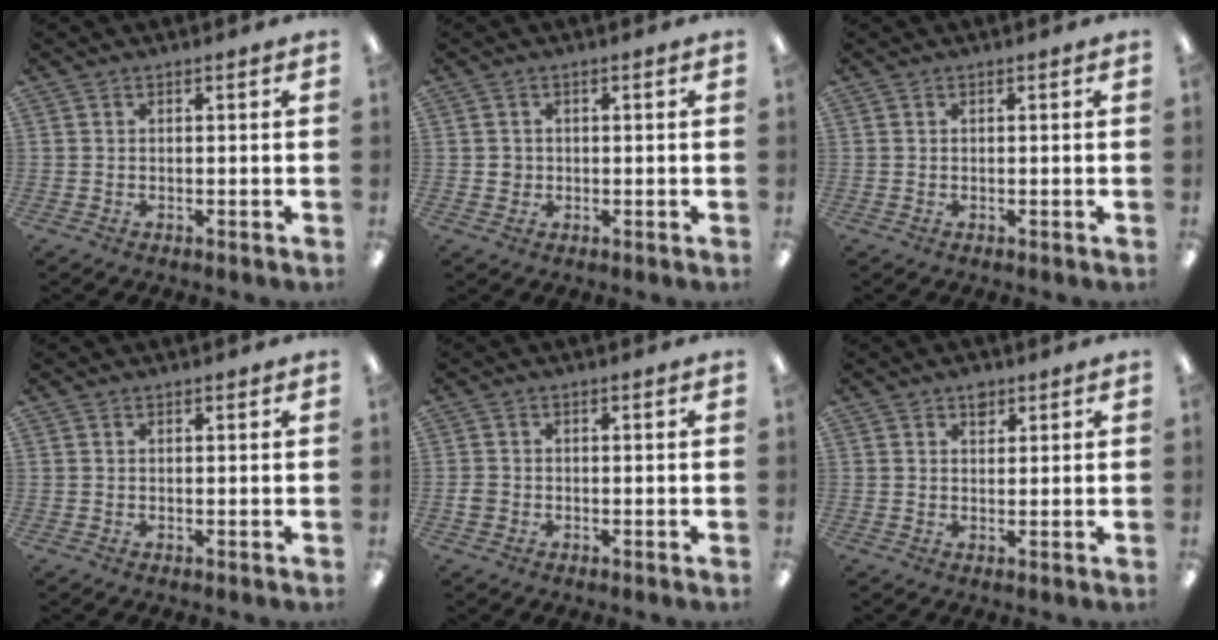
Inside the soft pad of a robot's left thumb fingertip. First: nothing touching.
{"total": 1.7, "force": [0.0, 1.6, 0.4], "torque": [-0.008, 0.006, -0.004]}
{"total": 0.0}
{"total": 0.5, "force": [0.4, 0.2, 0.2], "torque": [-0.005, 0.003, 0.007]}
{"total": 1.6, "force": [-0.5, 1.4, 0.6], "torque": [-0.011, 0.003, -0.010]}
{"total": 2.0, "force": [1.3, 1.1, 0.9], "torque": [-0.004, -0.005, 0.021]}